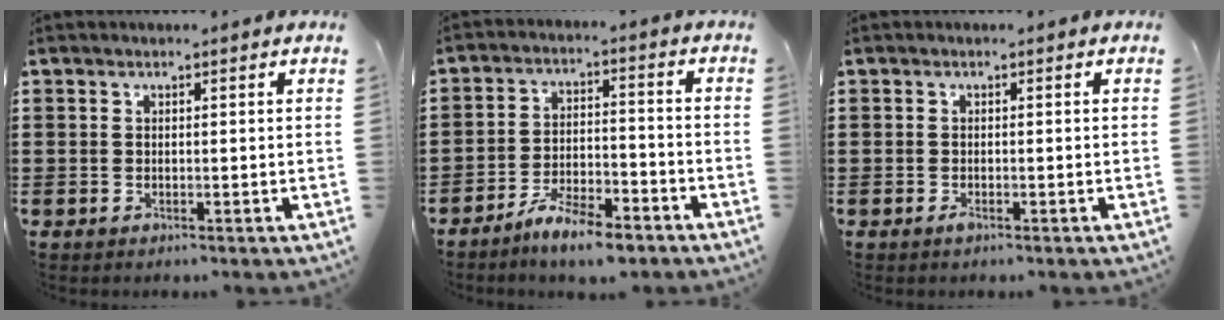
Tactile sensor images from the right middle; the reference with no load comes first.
{"total": 7.1, "force": [-6.1, 1.2, 3.3], "torque": [-0.064, 0.003, -0.114]}
{"total": 0.7, "force": [-0.4, 0.2, 0.6], "torque": [-0.013, -0.005, -0.007]}